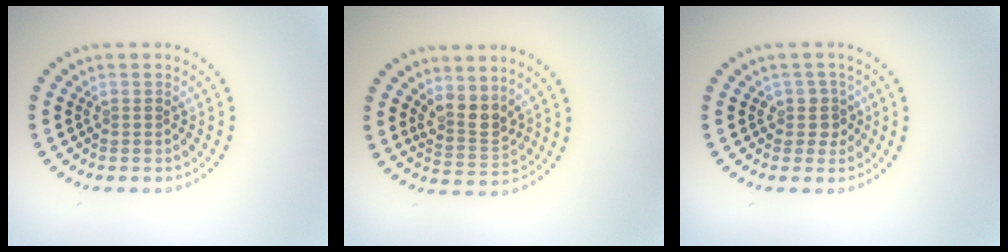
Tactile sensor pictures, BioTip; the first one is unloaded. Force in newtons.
{"total": 2.7, "press": 2.3, "slide": 1.5}
{"total": 1.8, "press": 1.5, "slide": 0.9}